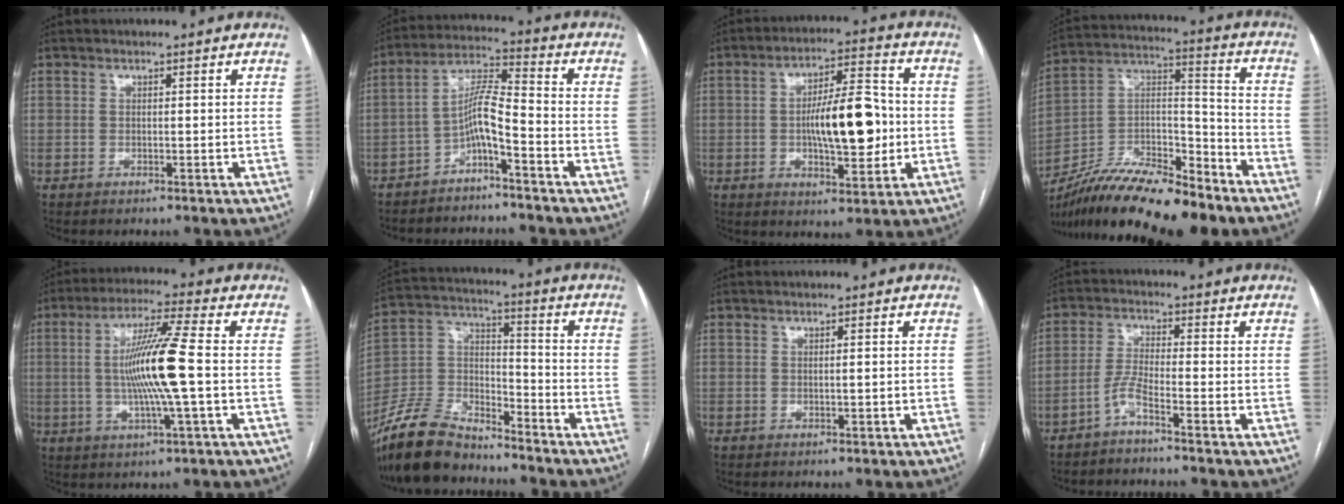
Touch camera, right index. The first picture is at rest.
{"total": 6.7, "force": [-3.5, 0.5, 5.6], "torque": [-0.108, 0.018, -0.067]}
{"total": 12.7, "force": [-0.8, 3.9, 12.1], "torque": [-0.200, 0.014, -0.010]}
{"total": 19.1, "force": [-16.0, 3.9, 9.6], "torque": [-0.182, 0.012, -0.286]}
{"total": 11.9, "force": [-0.5, -0.4, 11.9], "torque": [-0.227, -0.001, -0.012]}
{"total": 13.9, "force": [-12.1, 4.6, 5.0], "torque": [-0.108, 0.011, -0.231]}
{"total": 0.7, "force": [-0.1, 0.0, 0.7], "torque": [-0.013, -0.001, 0.001]}
{"total": 3.6, "force": [-2.7, -0.4, 2.3], "torque": [-0.055, -0.001, -0.060]}